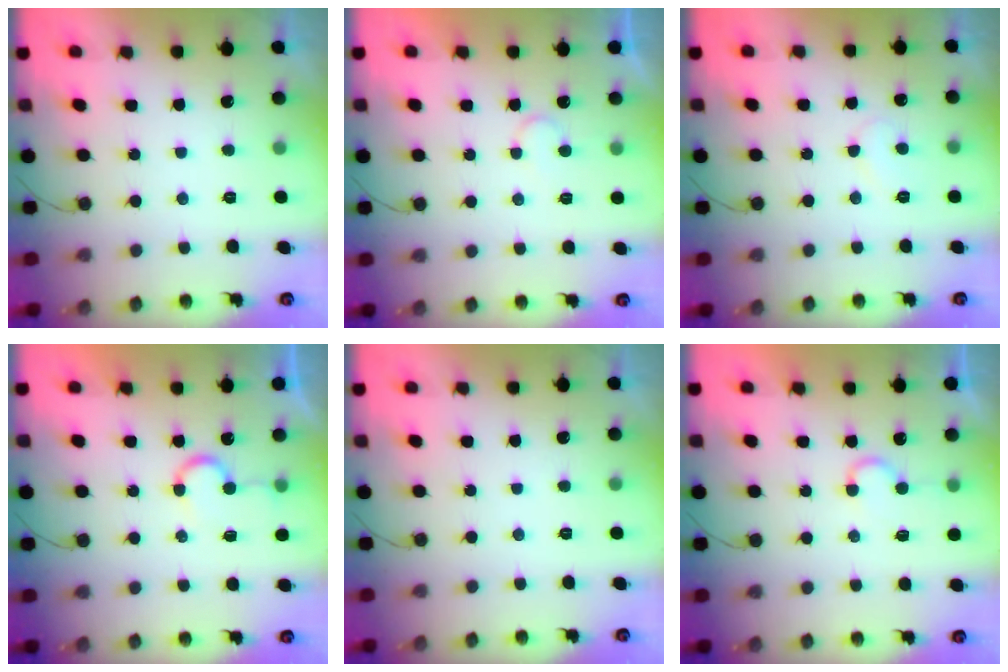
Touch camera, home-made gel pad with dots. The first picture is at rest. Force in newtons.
{"total": 4.4, "press": 4.4, "slide": 0.2}
{"total": 6.8, "press": 6.8, "slide": 0.4}
{"total": 7.6, "press": 7.6, "slide": 0.6}
{"total": 0.0}
{"total": 4.6, "press": 4.5, "slide": 0.5}